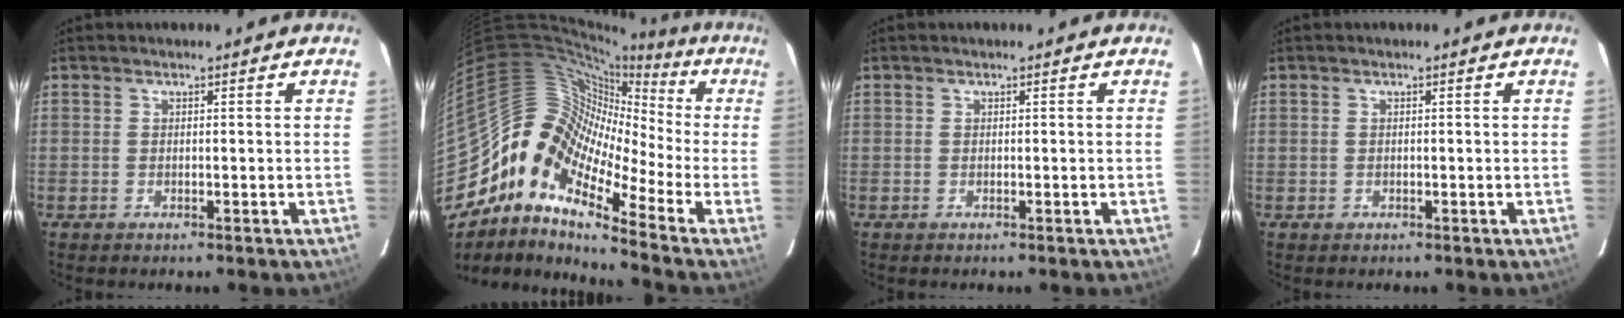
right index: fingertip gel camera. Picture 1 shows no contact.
{"total": 13.1, "force": [-4.3, 8.2, 9.3], "torque": [-0.147, 0.014, -0.111]}
{"total": 0.0}
{"total": 0.7, "force": [-0.3, 0.6, 0.0], "torque": [0.005, 0.000, -0.003]}